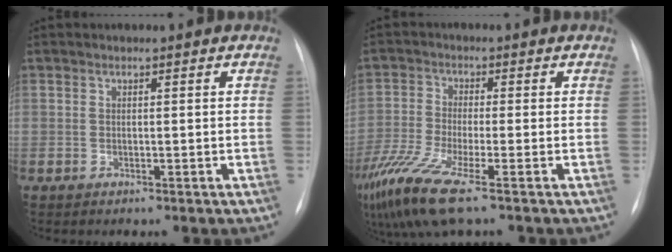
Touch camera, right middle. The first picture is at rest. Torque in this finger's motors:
{"motor_torque": [1.31, -0.83, 0.75, 0.21]}